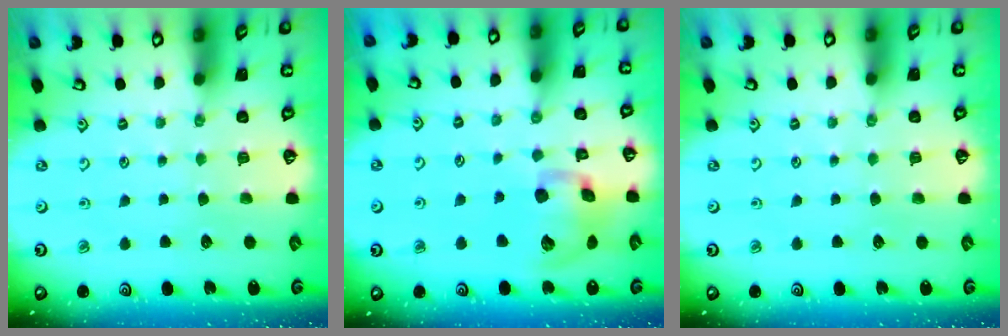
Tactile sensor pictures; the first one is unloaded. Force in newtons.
{"total": 14.6, "press": 14.4, "slide": 2.5}
{"total": 0.0}